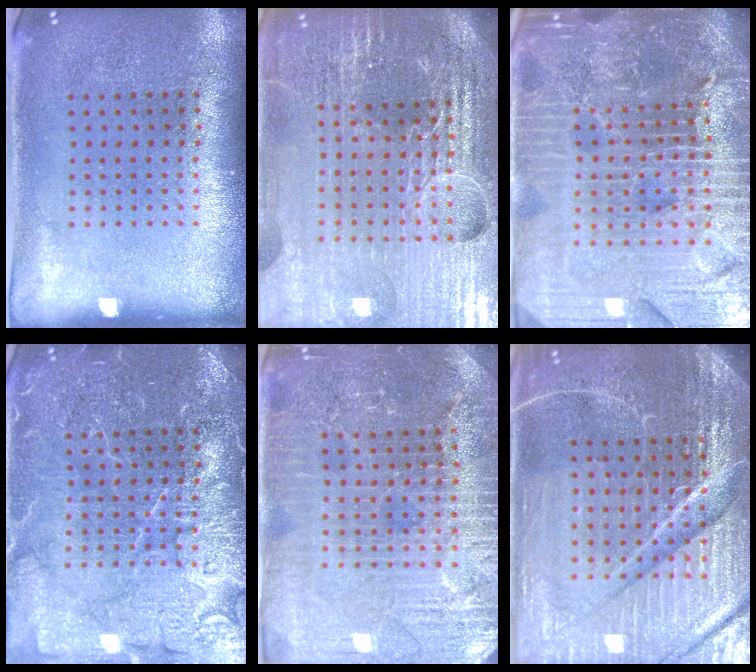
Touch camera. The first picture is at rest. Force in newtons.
{"total": 6.3, "press": 5.5, "slide": 2.9}
{"total": 6.6, "press": 5.8, "slide": 3.2}
{"total": 7.1, "press": 7.0, "slide": 1.0}
{"total": 4.3, "press": 4.1, "slide": 1.4}
{"total": 6.4, "press": 5.7, "slide": 3.0}